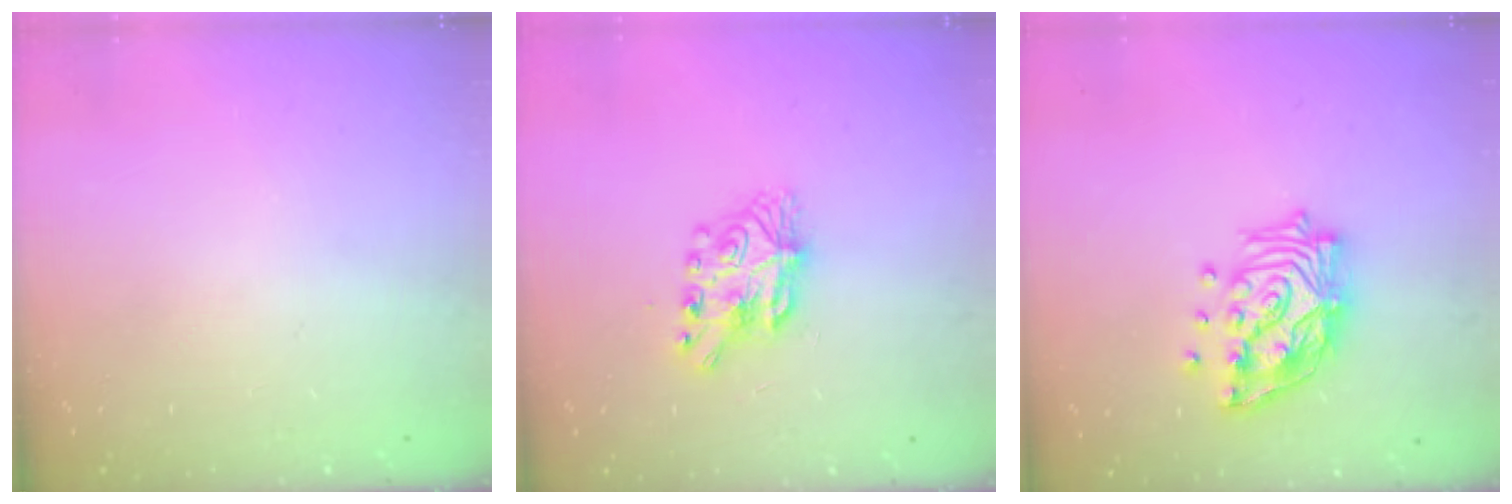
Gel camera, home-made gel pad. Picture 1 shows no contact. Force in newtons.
{"total": 7.9, "press": 7.8, "slide": 0.6}
{"total": 16.0, "press": 15.9, "slide": 2.3}